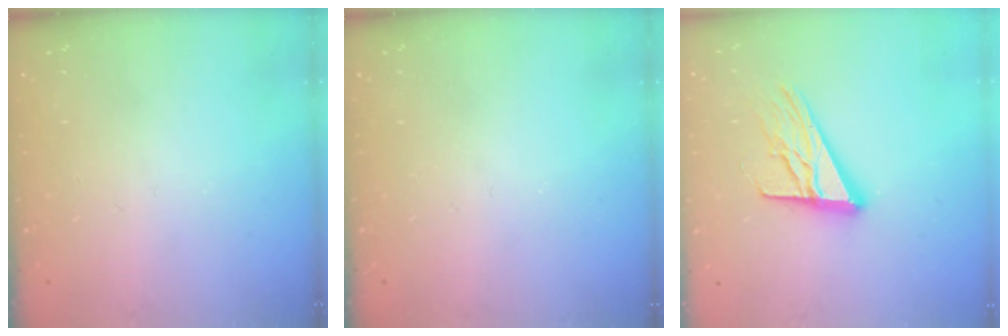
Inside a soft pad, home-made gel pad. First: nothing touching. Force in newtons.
{"total": 0.0}
{"total": 15.9, "press": 15.6, "slide": 2.7}